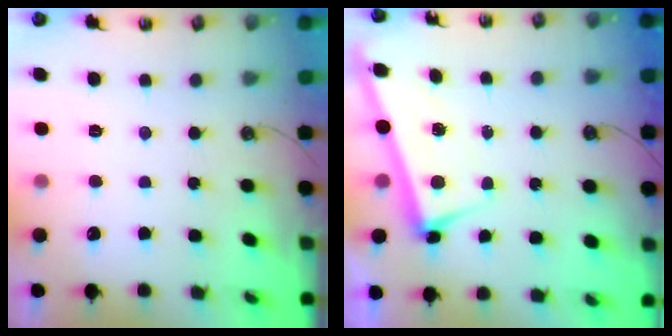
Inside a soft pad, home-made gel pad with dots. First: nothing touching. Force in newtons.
{"total": 2.7, "press": 2.6, "slide": 0.7}